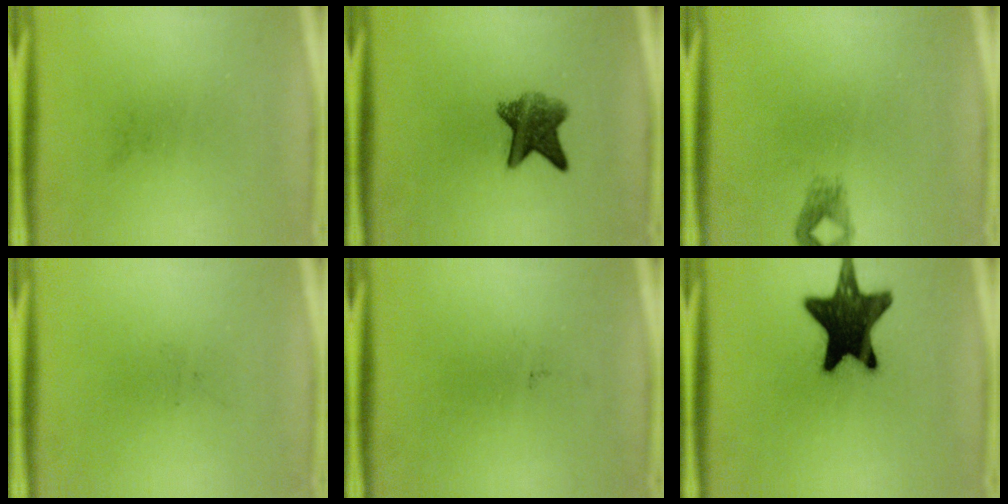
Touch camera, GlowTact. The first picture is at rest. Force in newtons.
{"total": 7.0}
{"total": 1.5}
{"total": 0.0}
{"total": 0.0}
{"total": 18.1}